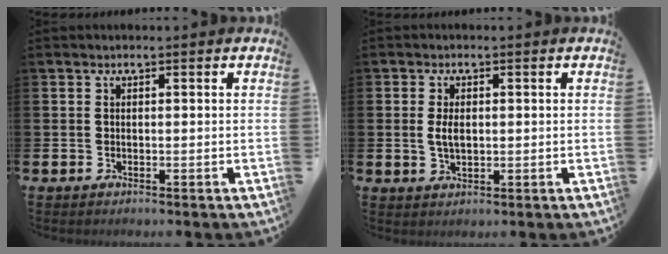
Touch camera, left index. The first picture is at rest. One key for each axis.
{"total": 2.9, "fx": 0.3, "fy": 1.6, "fz": 2.4, "tx": -0.038, "ty": 0.002, "tz": 0.002}